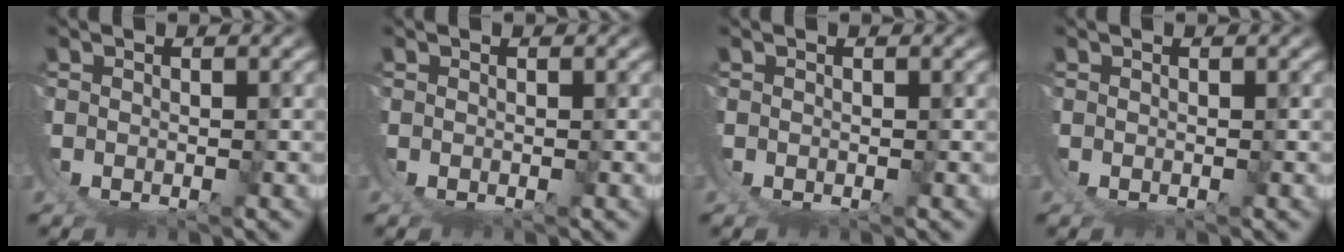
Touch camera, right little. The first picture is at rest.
{"total": 0.0}
{"total": 0.0}
{"total": 0.0}